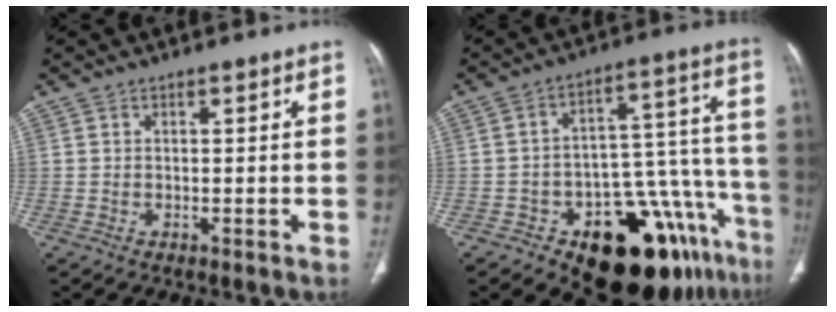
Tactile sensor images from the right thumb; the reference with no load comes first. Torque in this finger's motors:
{"motor_torque": [3.86, 1.14, 1.29, -1.48, 0.09]}